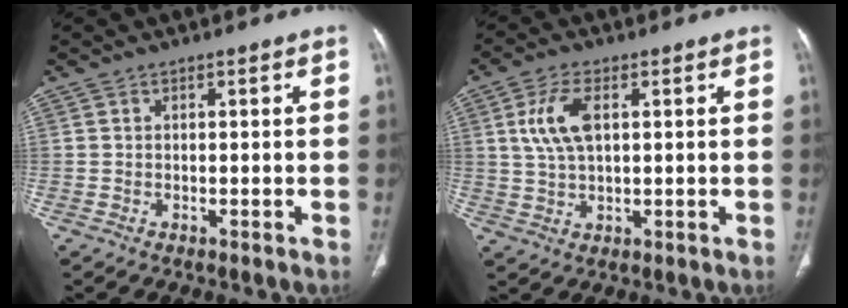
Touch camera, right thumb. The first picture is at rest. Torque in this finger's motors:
{"motor_torque": [-0.33, 0.69, 0.35, -0.26, 0.07]}